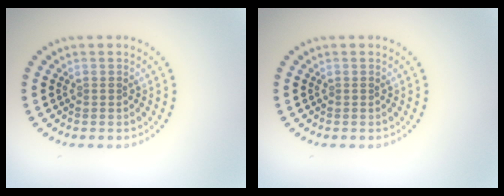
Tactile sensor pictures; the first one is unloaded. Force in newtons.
{"total": 0.0}